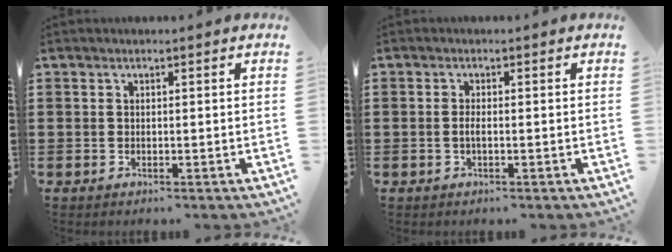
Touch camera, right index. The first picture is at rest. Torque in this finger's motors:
{"motor_torque": [2.14, 0.00, 0.19, 0.05]}